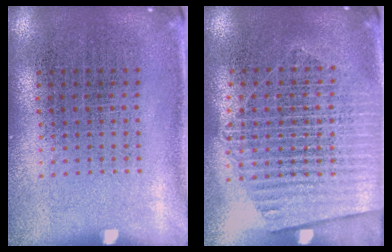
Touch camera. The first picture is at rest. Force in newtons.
{"total": 1.7, "press": 1.5, "slide": 0.8}